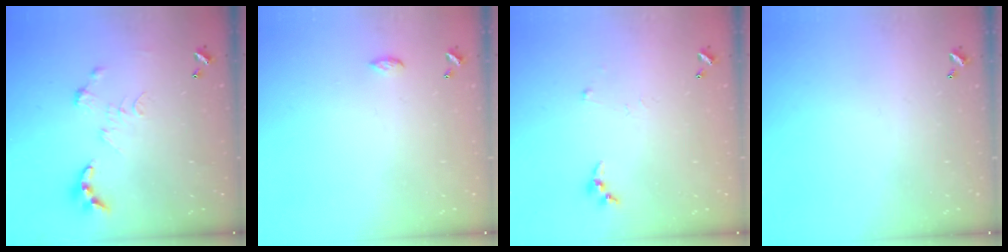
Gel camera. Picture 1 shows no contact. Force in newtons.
{"total": 3.2, "press": 3.2, "slide": 0.3}
{"total": 3.9, "press": 3.8, "slide": 0.4}
{"total": 0.0}